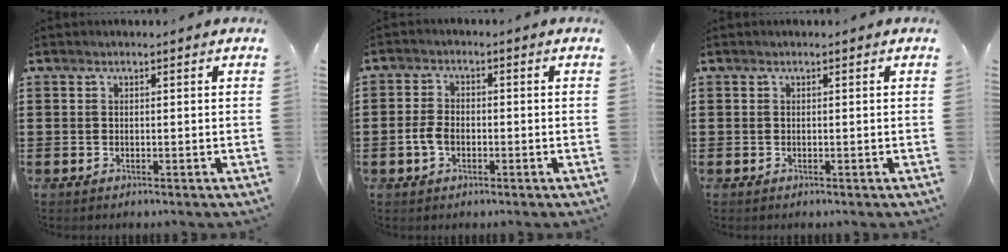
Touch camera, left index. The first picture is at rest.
{"total": 3.4, "force": [-1.0, 2.1, 2.5], "torque": [-0.069, -0.004, -0.025]}
{"total": 0.0}